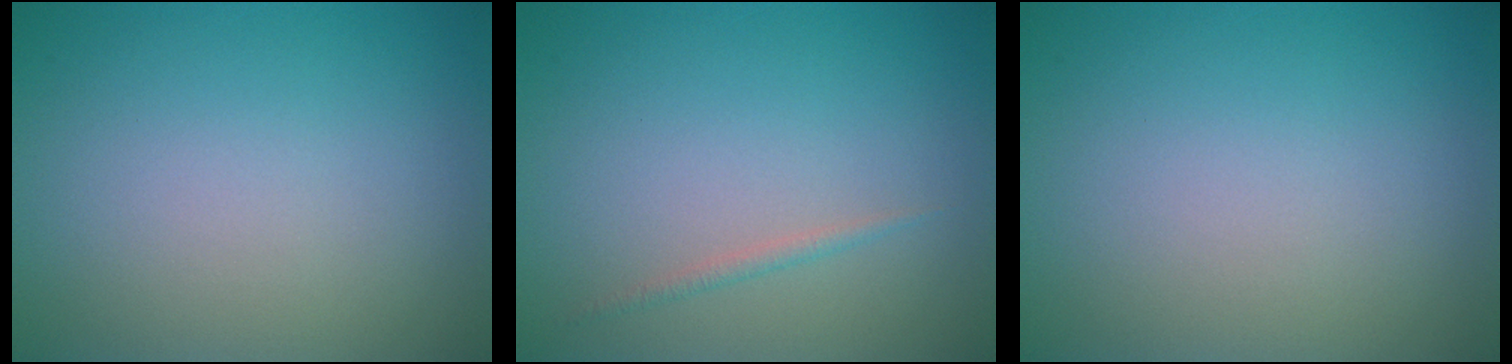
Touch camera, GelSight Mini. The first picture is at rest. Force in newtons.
{"total": 0.7, "press": 0.7, "slide": 0.1}
{"total": 0.0}